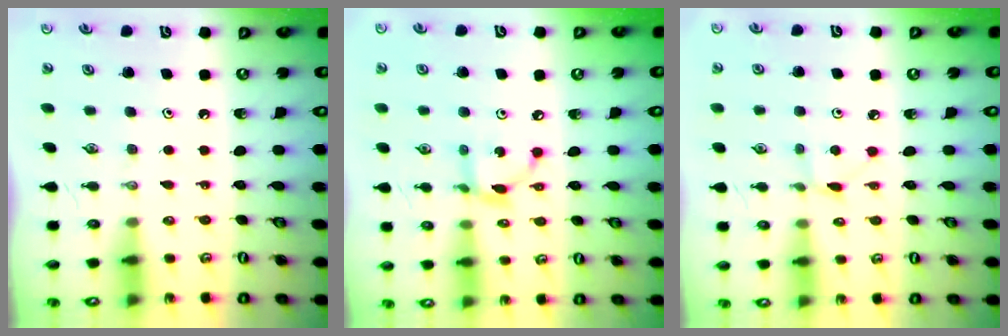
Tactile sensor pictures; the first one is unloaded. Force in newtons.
{"total": 6.0, "press": 6.0, "slide": 0.1}
{"total": 2.9, "press": 2.9, "slide": 0.4}